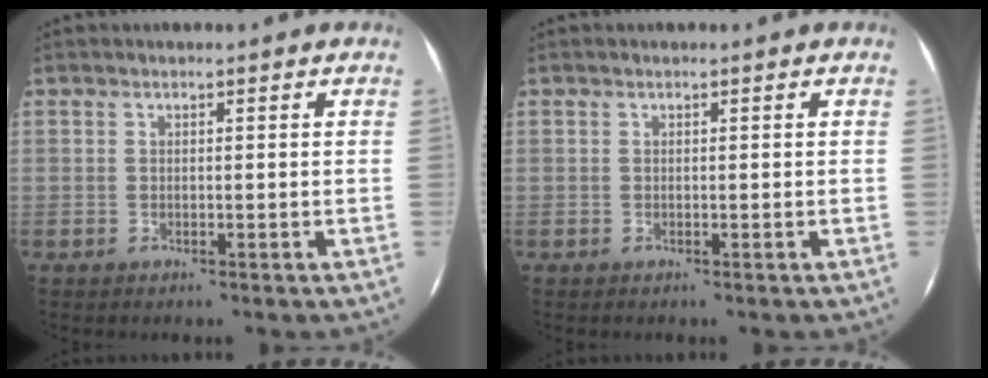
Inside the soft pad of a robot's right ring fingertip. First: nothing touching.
{"total": 0.0}